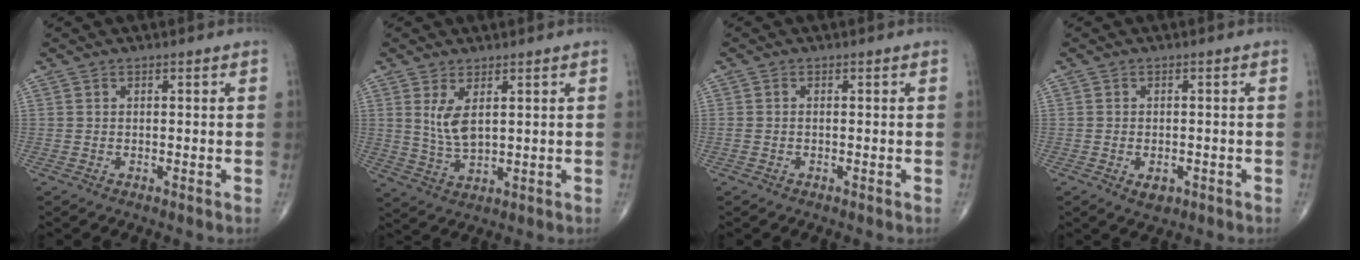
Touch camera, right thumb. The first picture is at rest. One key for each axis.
{"total": 5.4, "fx": 1.9, "fy": 2.2, "fz": 4.5, "tx": -0.088, "ty": -0.021, "tz": 0.048}
{"total": 0.8, "fx": -0.1, "fy": 0.4, "fz": 0.7, "tx": -0.021, "ty": 0.002, "tz": -0.001}
{"total": 2.7, "fx": -1.1, "fy": 1.6, "fz": 1.8, "tx": -0.019, "ty": 0.001, "tz": -0.010}